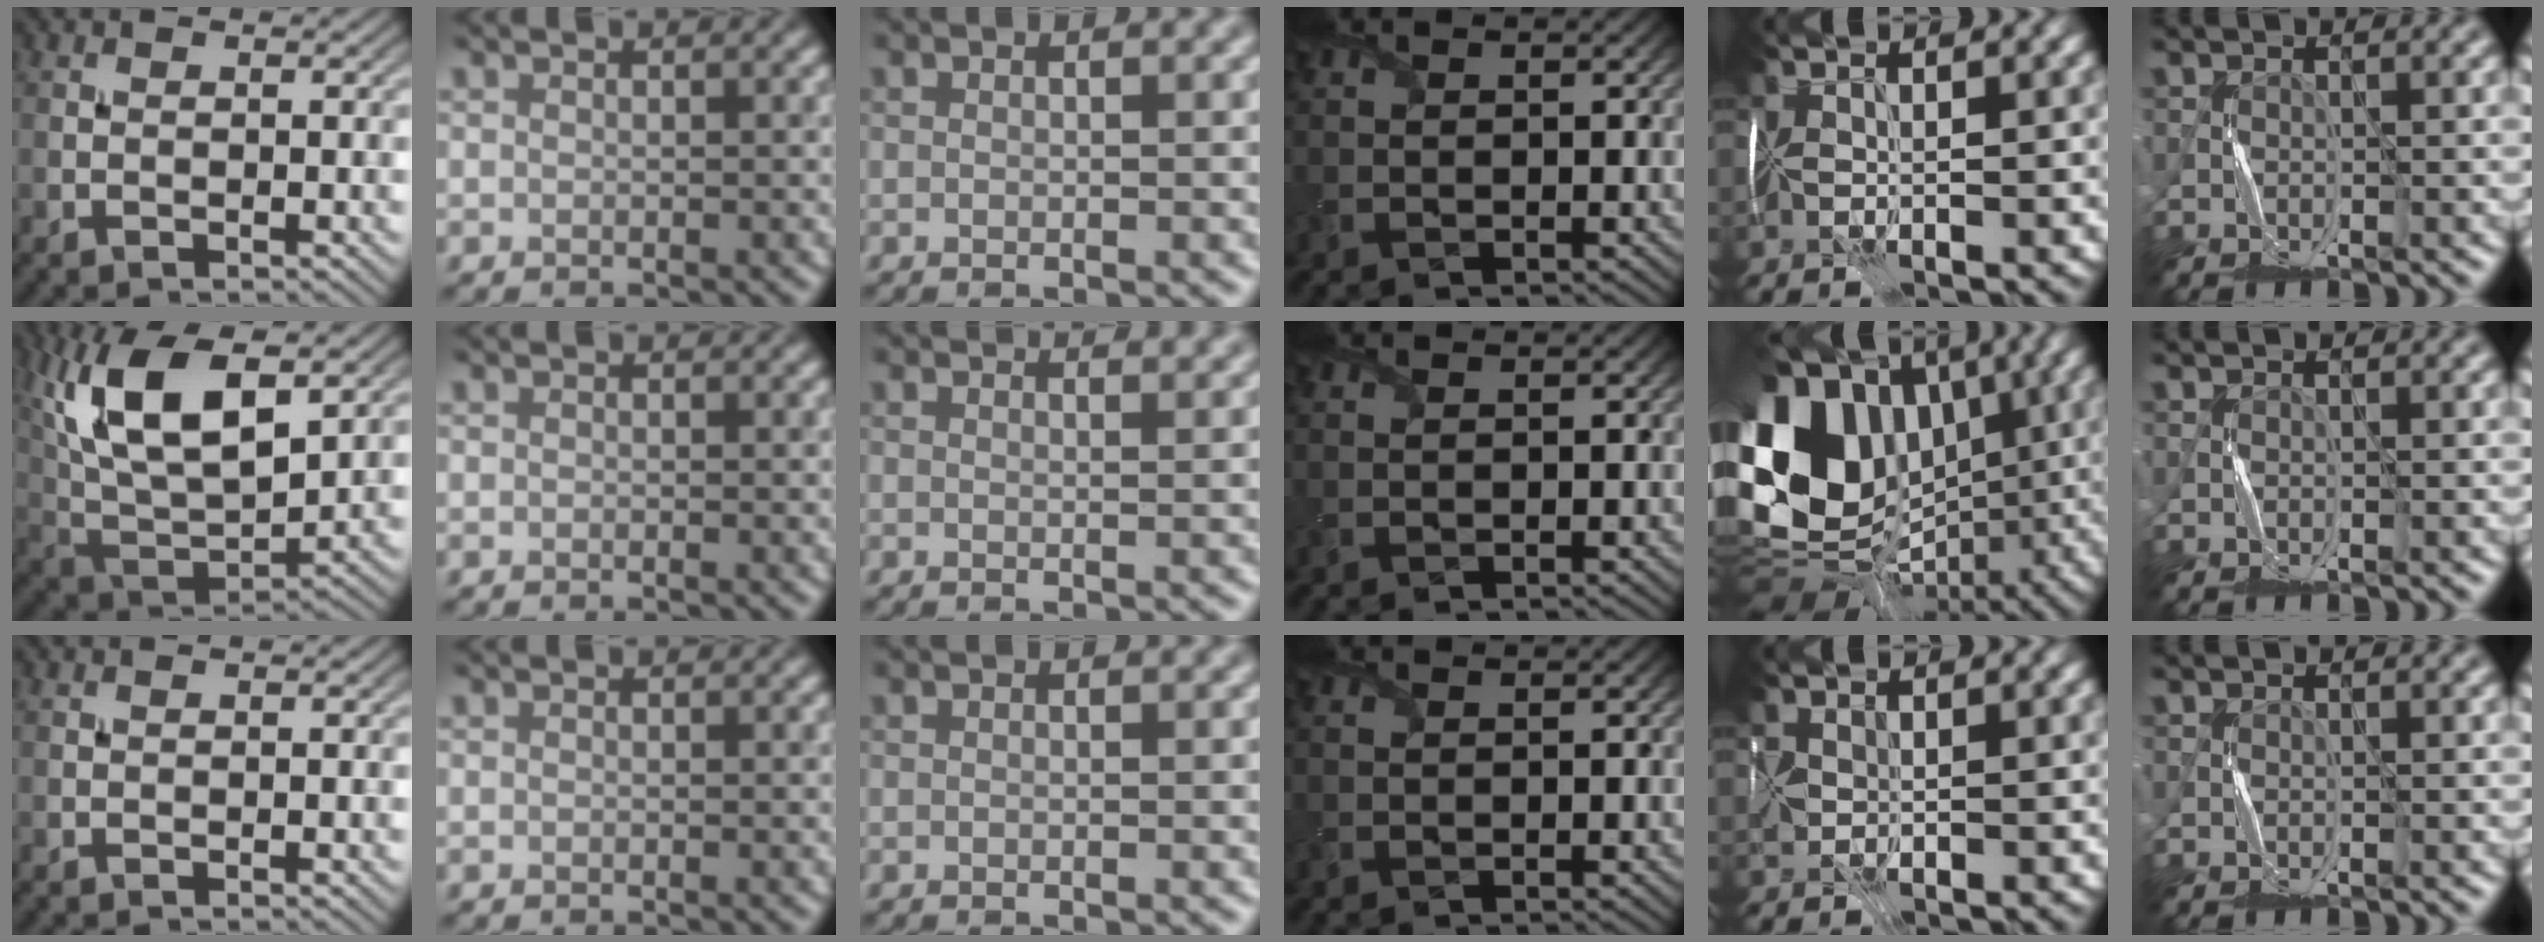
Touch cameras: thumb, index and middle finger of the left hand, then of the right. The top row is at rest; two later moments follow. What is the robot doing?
{"motion": "fold", "object": "handkerchief"}